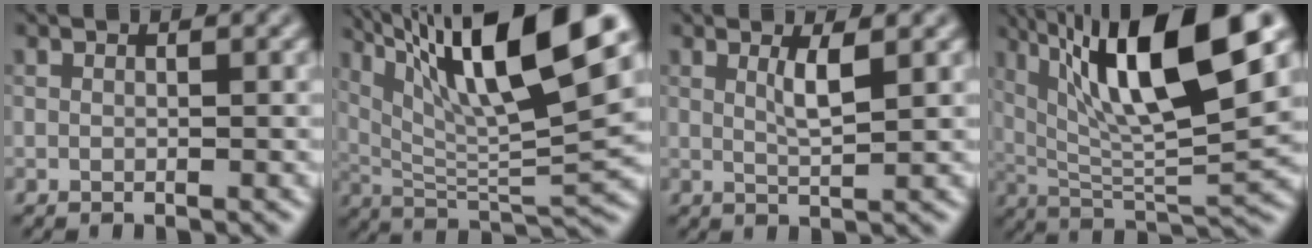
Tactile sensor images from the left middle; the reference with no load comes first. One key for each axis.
{"total": 14.5, "fx": 7.4, "fy": 3.1, "fz": 12.1, "tx": -0.203, "ty": 0.012, "tz": 0.134}
{"total": 2.1, "fx": 0.8, "fy": 0.3, "fz": 1.9, "tx": -0.036, "ty": -0.003, "tz": 0.013}
{"total": 13.1, "fx": 5.6, "fy": 2.8, "fz": 11.5, "tx": -0.194, "ty": 0.007, "tz": 0.103}